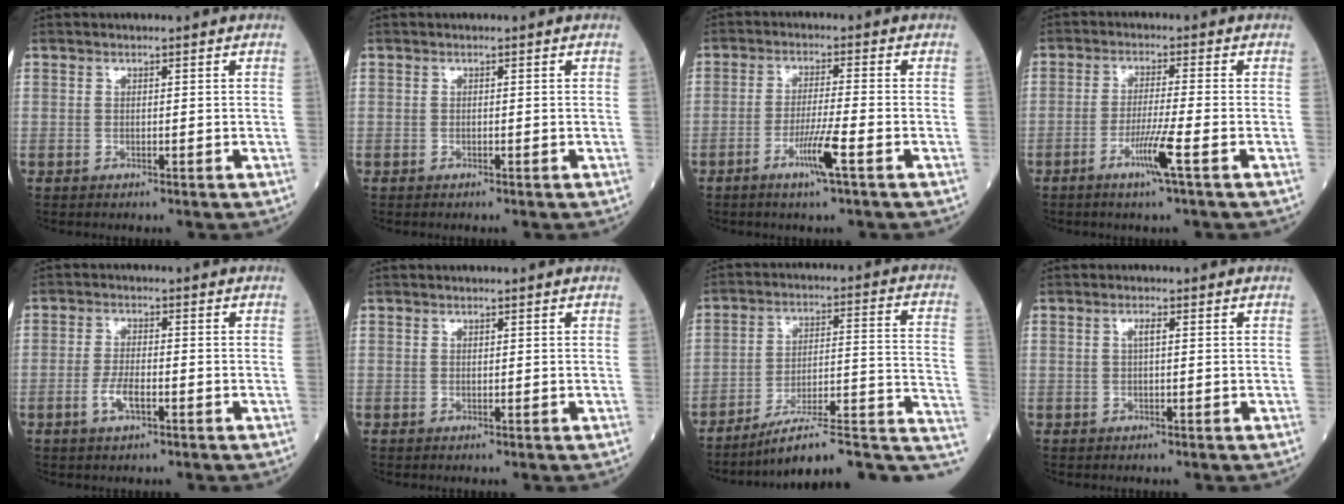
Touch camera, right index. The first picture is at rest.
{"total": 0.0}
{"total": 5.5, "force": [-2.6, -0.6, 4.8], "torque": [-0.093, -0.011, -0.051]}
{"total": 5.3, "force": [-2.4, -1.0, 4.7], "torque": [-0.091, -0.013, -0.049]}
{"total": 3.6, "force": [-1.4, 1.1, 3.1], "torque": [-0.065, 0.001, -0.026]}
{"total": 1.4, "force": [0.9, 0.9, 0.7], "torque": [-0.008, -0.002, 0.017]}
{"total": 17.2, "force": [-12.8, 2.8, 11.0], "torque": [-0.096, 0.051, -0.186]}
{"total": 1.4, "force": [0.4, 0.2, 1.3], "torque": [-0.026, 0.002, 0.005]}